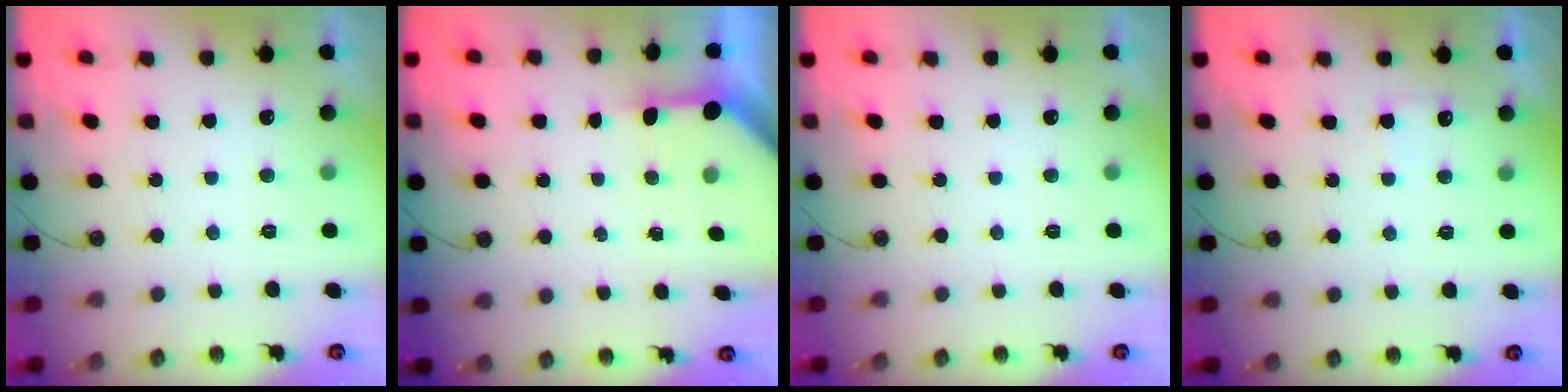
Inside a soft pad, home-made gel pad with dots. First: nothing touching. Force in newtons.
{"total": 3.3, "press": 3.3, "slide": 0.3}
{"total": 0.0}
{"total": 4.6, "press": 4.5, "slide": 0.5}